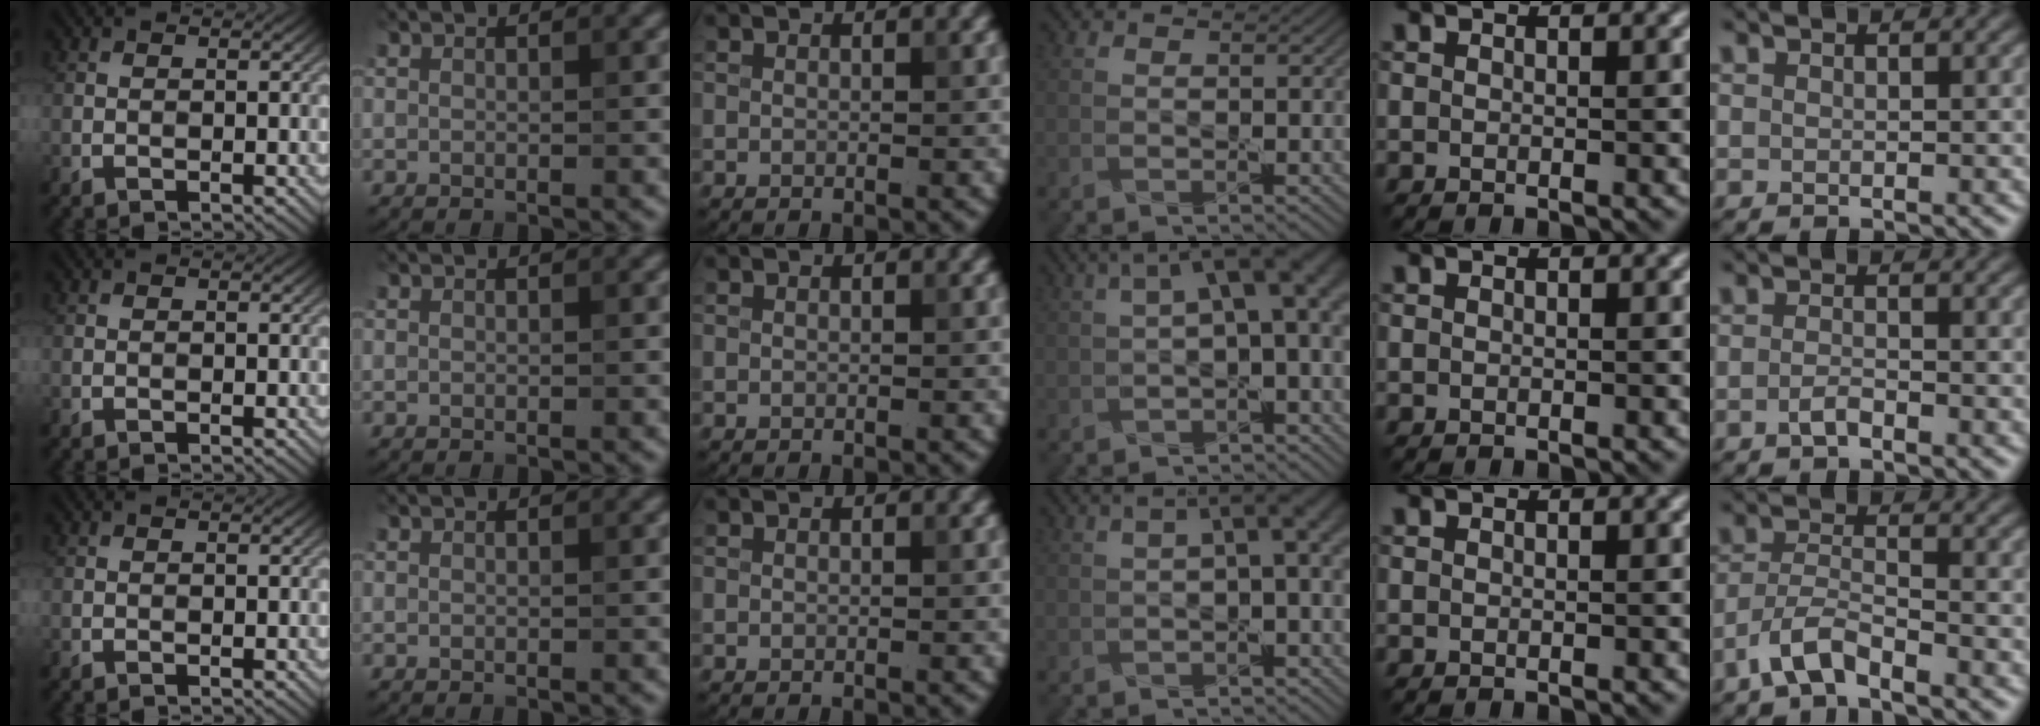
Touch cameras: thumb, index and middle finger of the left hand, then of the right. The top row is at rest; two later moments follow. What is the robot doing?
{"motion": "pour", "object": "sugar"}